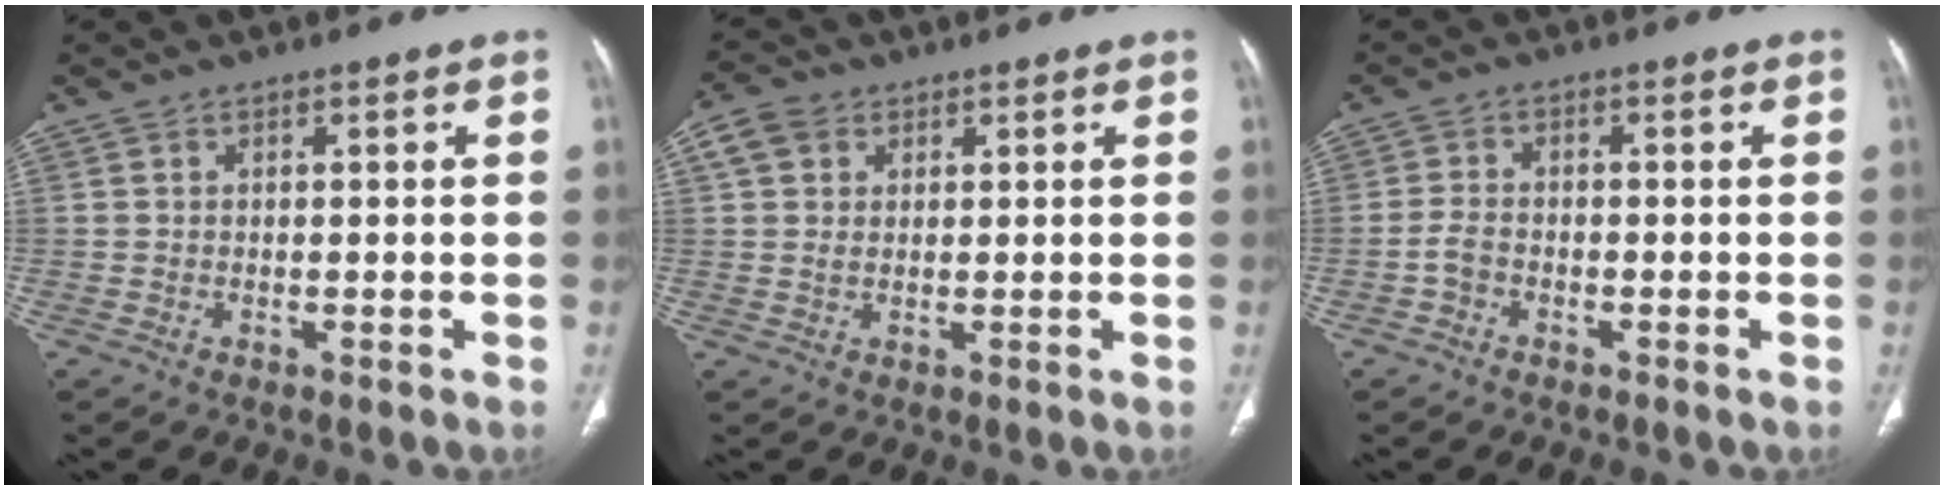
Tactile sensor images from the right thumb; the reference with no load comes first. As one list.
[{"total": 4.7, "force": [1.9, 3.7, 2.3], "torque": [-0.036, 0.003, 0.038]}, {"total": 2.6, "force": [-1.2, 1.8, 1.4], "torque": [-0.030, 0.012, -0.026]}]